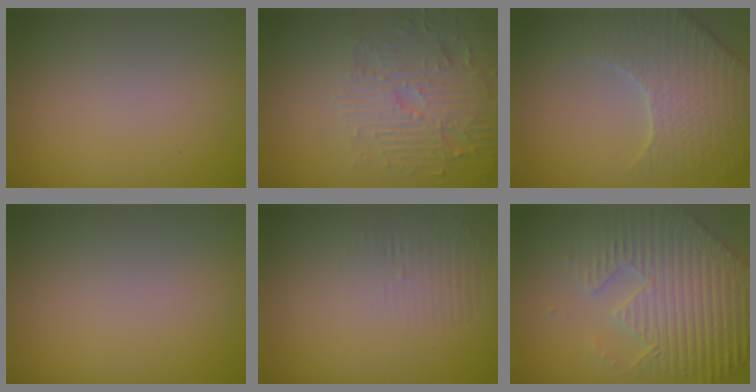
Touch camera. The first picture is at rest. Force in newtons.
{"total": 4.5, "press": 4.1, "slide": 1.8}
{"total": 4.9, "press": 4.8, "slide": 1.3}
{"total": 0.0}
{"total": 1.2, "press": 0.1, "slide": 1.2}
{"total": 9.0, "press": 6.5, "slide": 6.3}